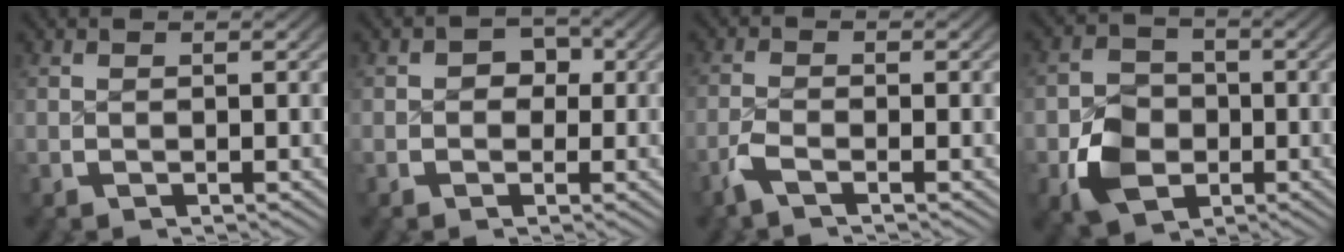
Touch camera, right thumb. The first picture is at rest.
{"total": 2.3, "force": [-0.1, 1.9, 1.3], "torque": [-0.012, -0.012, -0.001]}
{"total": 2.0, "force": [-1.5, 0.5, 1.1], "torque": [-0.028, -0.002, -0.036]}
{"total": 7.0, "force": [-2.1, 5.4, 4.0], "torque": [-0.068, -0.025, -0.029]}